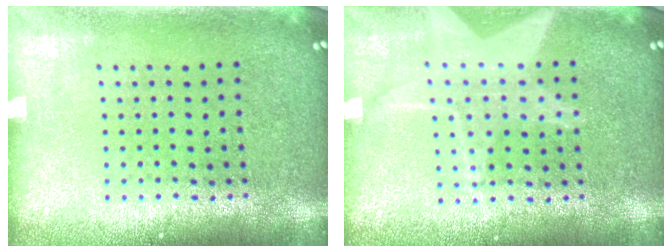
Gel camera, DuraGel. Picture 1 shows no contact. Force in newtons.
{"total": 1.5, "press": 1.5, "slide": 0.2}